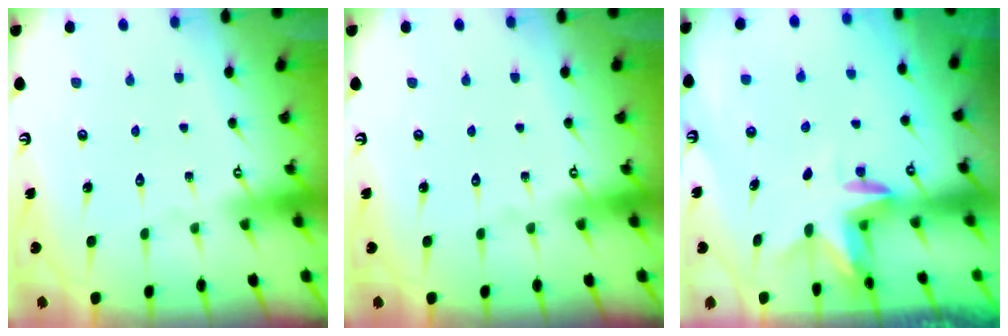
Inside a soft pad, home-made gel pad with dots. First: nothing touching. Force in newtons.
{"total": 0.0}
{"total": 2.6, "press": 2.6, "slide": 0.1}